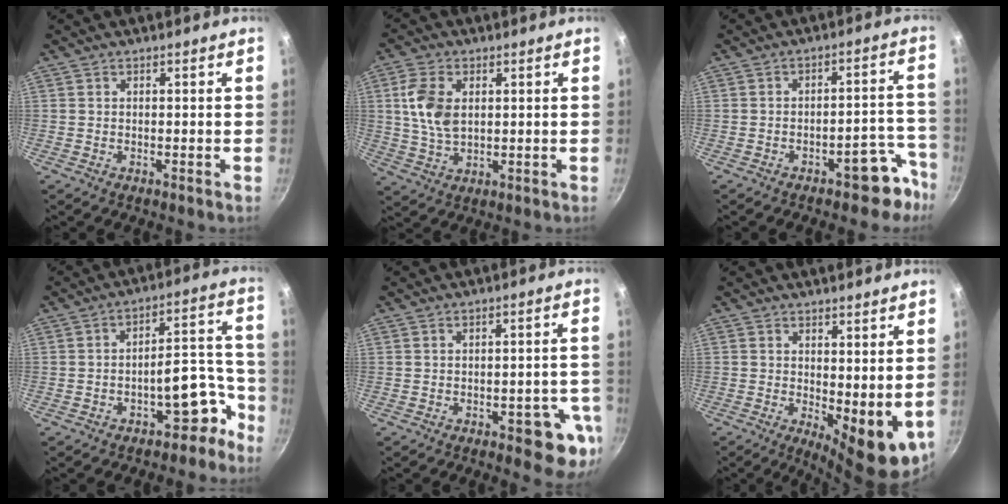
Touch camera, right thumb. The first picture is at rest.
{"total": 8.7, "force": [1.8, 5.3, 6.6], "torque": [-0.124, -0.004, 0.037]}
{"total": 7.8, "force": [-5.3, 3.8, 4.3], "torque": [-0.002, 0.068, -0.056]}
{"total": 10.3, "force": [-5.9, 5.3, 6.5], "torque": [-0.022, 0.089, -0.073]}
{"total": 8.7, "force": [-3.5, 3.7, 7.0], "torque": [-0.043, 0.018, -0.039]}
{"total": 9.0, "force": [0.8, 3.8, 8.1], "torque": [-0.093, -0.019, 0.022]}